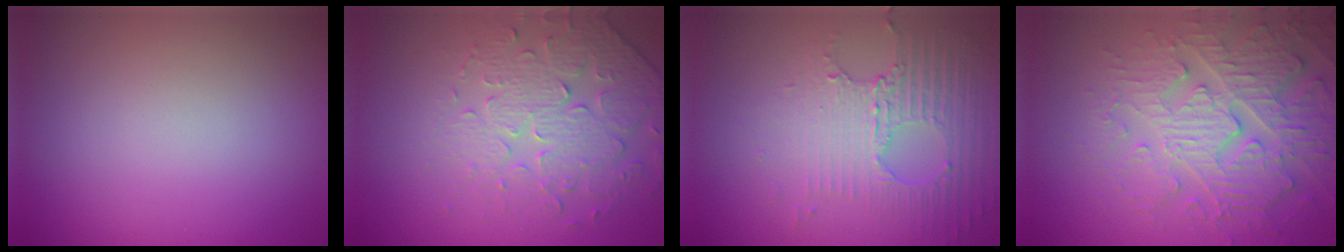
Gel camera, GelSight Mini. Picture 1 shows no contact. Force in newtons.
{"total": 4.6, "press": 3.8, "slide": 2.5}
{"total": 5.3, "press": 3.3, "slide": 4.1}
{"total": 5.5, "press": 5.1, "slide": 2.0}